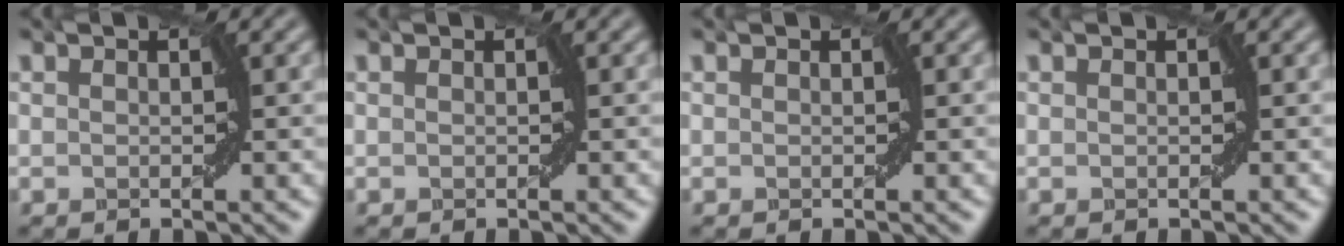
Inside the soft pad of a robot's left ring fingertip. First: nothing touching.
{"total": 0.0}
{"total": 0.0}
{"total": 0.0}